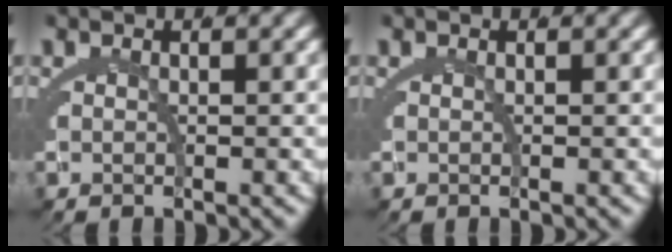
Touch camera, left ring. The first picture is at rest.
{"total": 0.0}